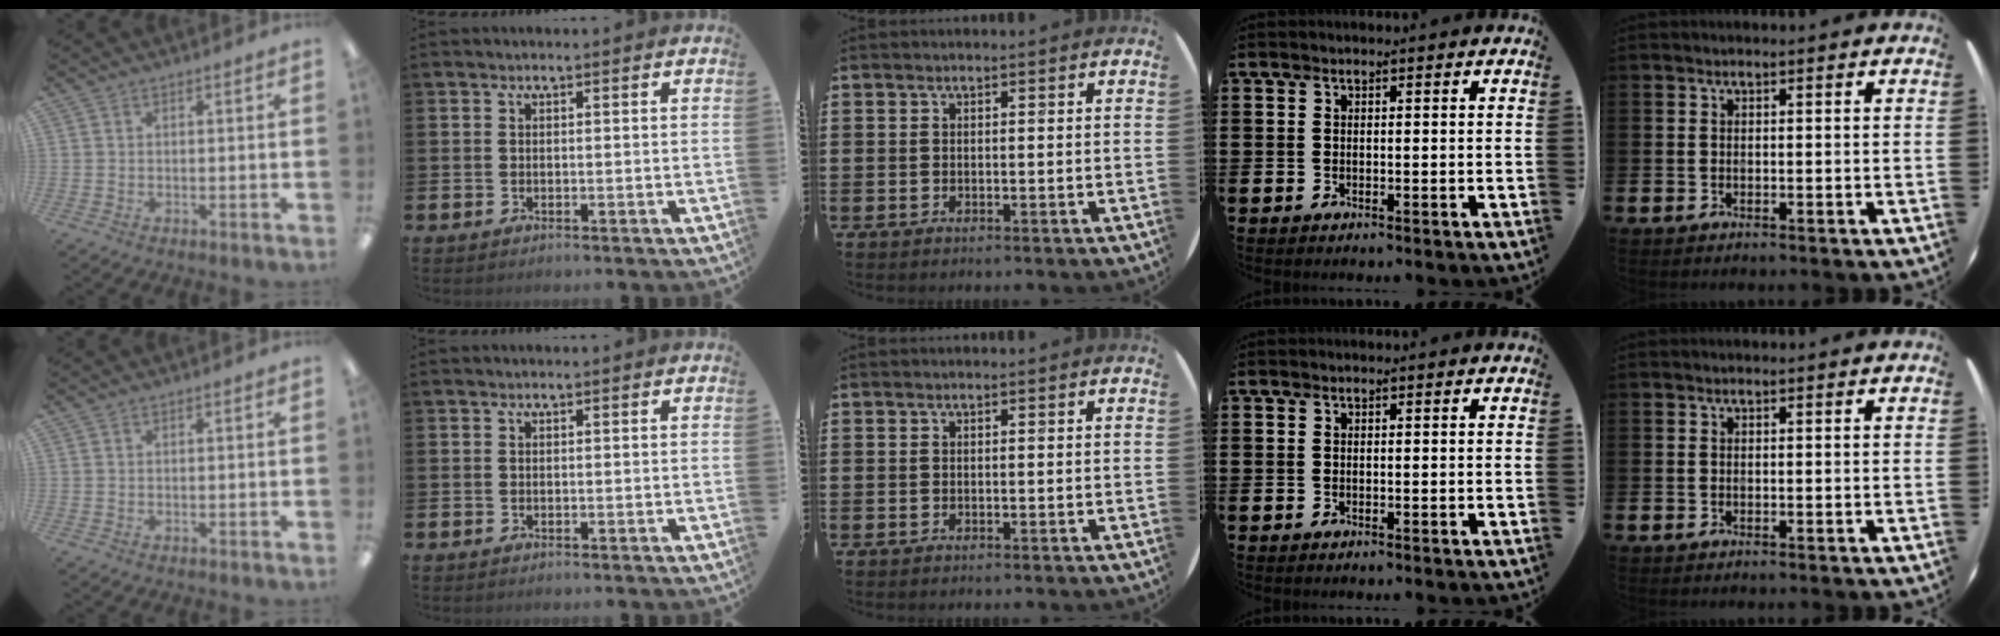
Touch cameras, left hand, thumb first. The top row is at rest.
{}